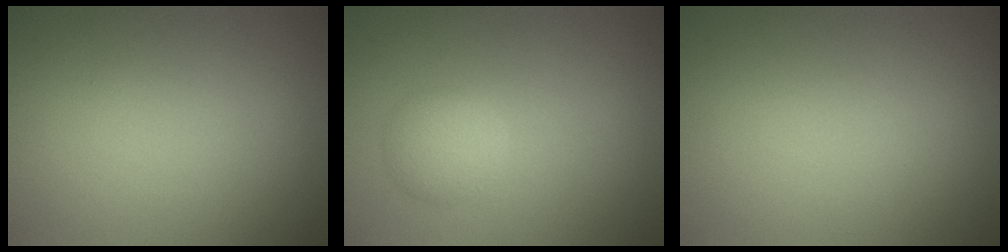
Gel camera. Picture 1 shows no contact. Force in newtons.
{"total": 2.3, "press": 2.3, "slide": 0.0}
{"total": 0.0}